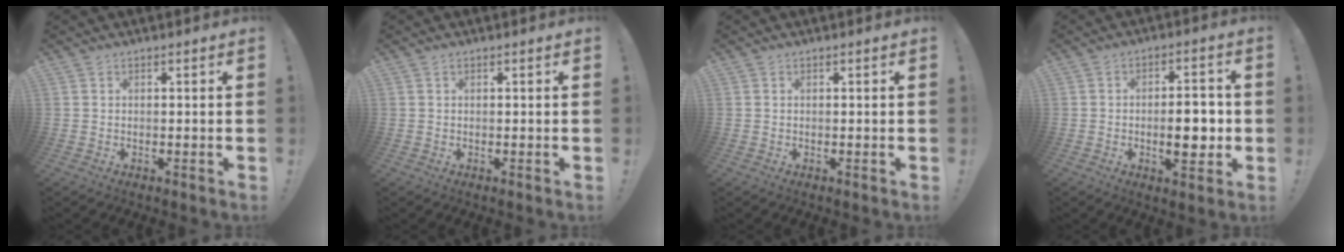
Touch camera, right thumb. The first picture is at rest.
{"total": 0.0}
{"total": 0.0}
{"total": 9.2, "force": [-1.3, 3.8, 8.2], "torque": [-0.108, 0.001, -0.026]}